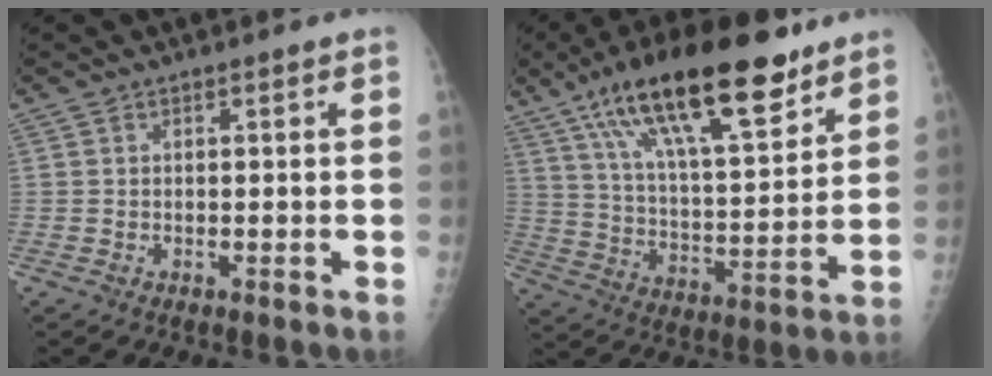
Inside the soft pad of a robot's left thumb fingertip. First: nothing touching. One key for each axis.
{"total": 23.9, "fx": 14.9, "fy": 7.6, "fz": 17.0, "tx": -0.263, "ty": -0.044, "tz": 0.253}